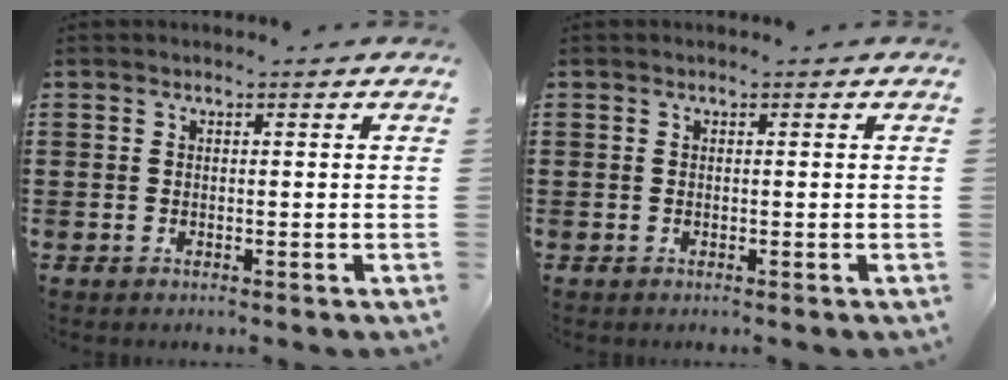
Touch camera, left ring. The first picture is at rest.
{"total": 0.0}